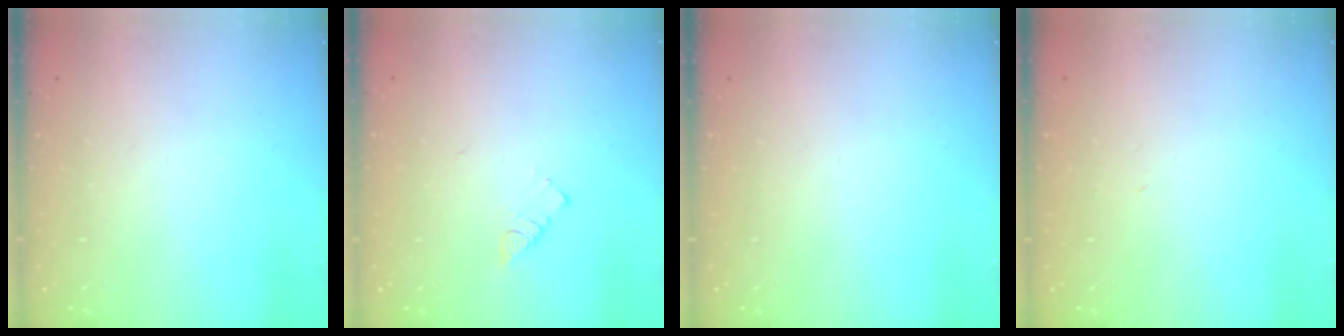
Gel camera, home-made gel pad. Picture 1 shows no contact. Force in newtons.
{"total": 2.9, "press": 2.9, "slide": 0.5}
{"total": 0.0}
{"total": 2.0, "press": 2.0, "slide": 0.3}